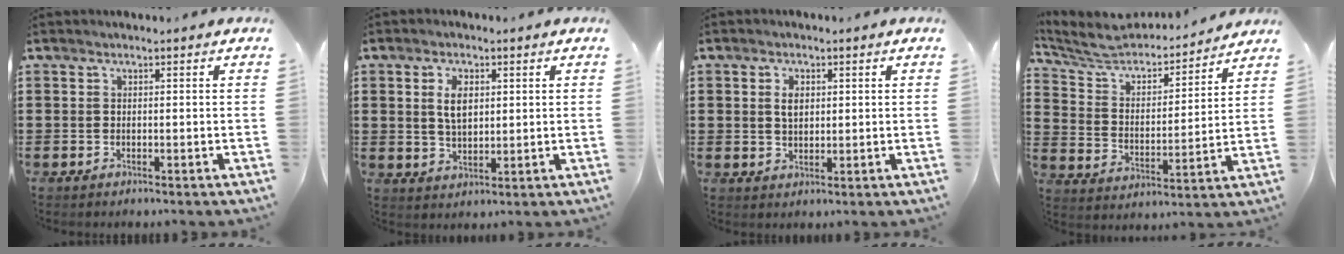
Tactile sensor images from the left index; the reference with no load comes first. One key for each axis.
{"total": 4.7, "fx": 1.3, "fy": 2.6, "fz": 3.7, "tx": -0.072, "ty": 0.007, "tz": 0.020}
{"total": 2.8, "fx": 0.8, "fy": 1.8, "fz": 2.0, "tx": -0.035, "ty": 0.006, "tz": 0.012}
{"total": 5.6, "fx": 5.2, "fy": 1.6, "fz": 1.6, "tx": -0.059, "ty": -0.040, "tz": 0.083}